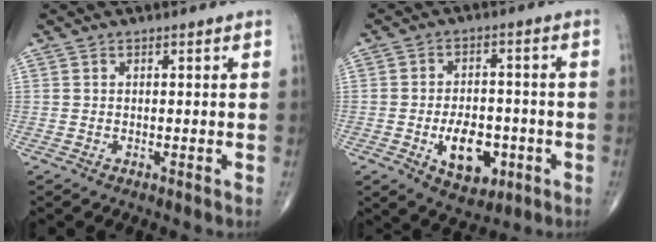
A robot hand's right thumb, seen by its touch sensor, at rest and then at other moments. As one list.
[{"total": 10.0, "force": [-3.2, 6.1, 7.3], "torque": [-0.087, 0.013, -0.039]}]